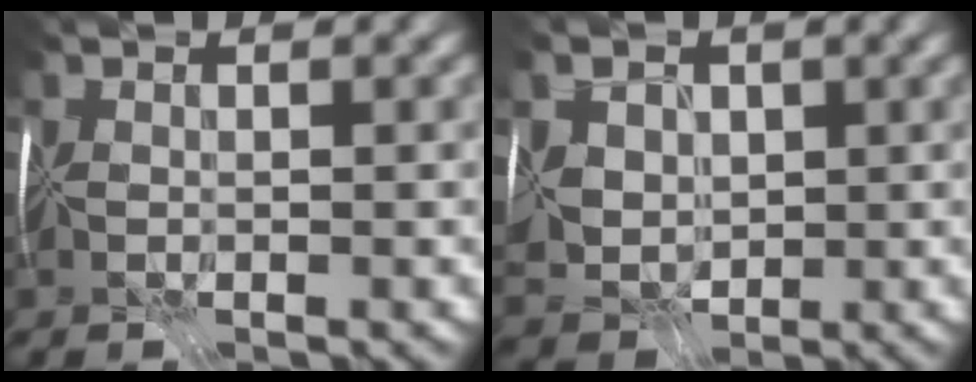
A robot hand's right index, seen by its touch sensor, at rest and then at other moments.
{"total": 5.5, "force": [1.2, 4.5, 2.9], "torque": [-0.050, 0.016, 0.010]}